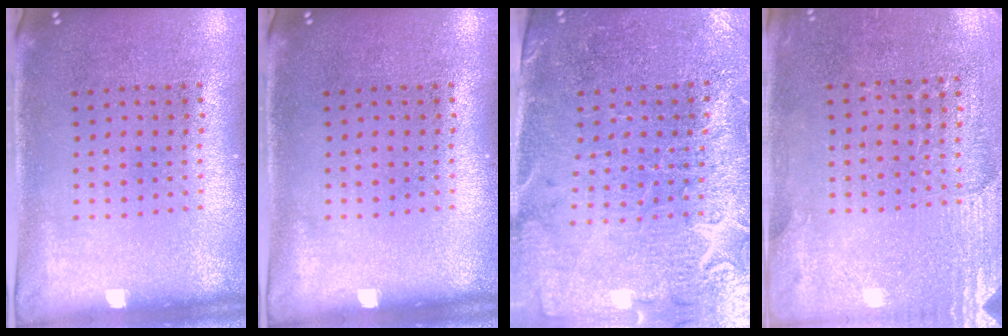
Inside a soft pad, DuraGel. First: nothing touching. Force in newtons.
{"total": 0.0}
{"total": 3.3, "press": 3.1, "slide": 1.1}
{"total": 2.8, "press": 2.6, "slide": 0.8}